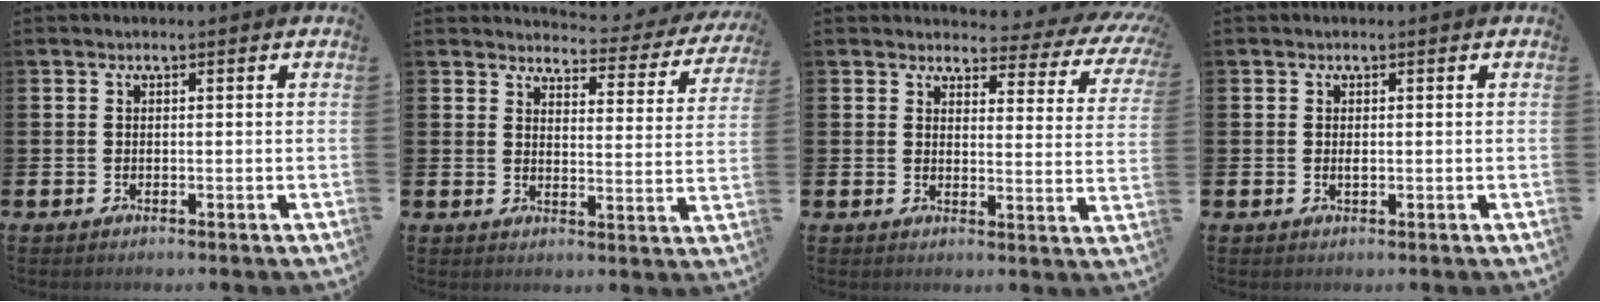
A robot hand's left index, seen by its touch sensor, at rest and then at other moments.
{"total": 3.1, "force": [2.9, 0.8, 0.6], "torque": [-0.016, -0.031, 0.042]}
{"total": 2.9, "force": [2.5, 1.2, 0.8], "torque": [-0.020, -0.032, 0.034]}
{"total": 0.7, "force": [0.0, 0.2, 0.6], "torque": [-0.008, -0.001, -0.001]}